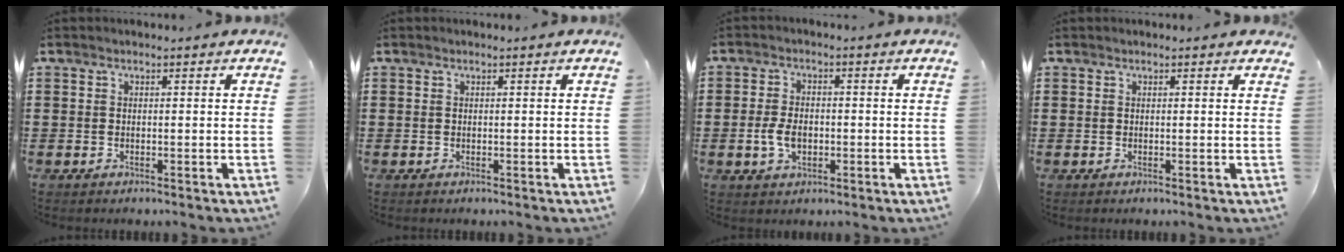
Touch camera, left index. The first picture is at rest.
{"total": 0.0}
{"total": 4.6, "force": [-0.9, 2.9, 3.5], "torque": [-0.085, -0.001, -0.022]}
{"total": 0.0}